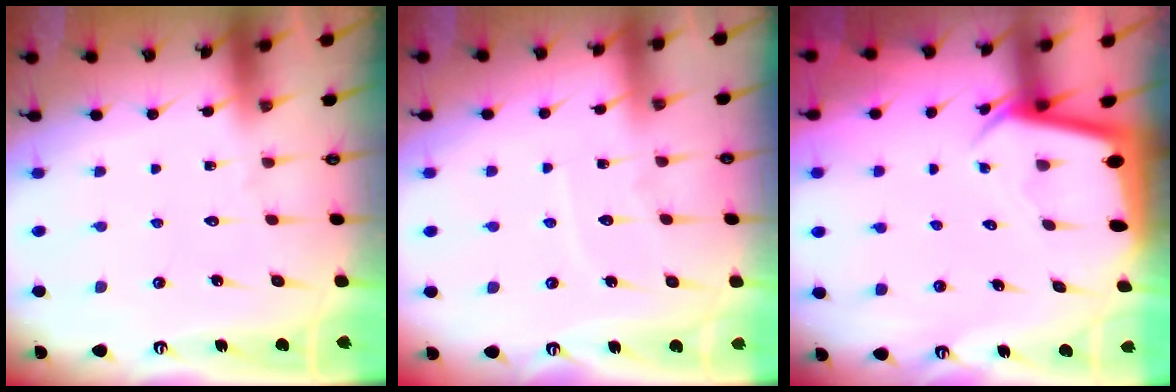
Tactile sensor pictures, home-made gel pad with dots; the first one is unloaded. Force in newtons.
{"total": 4.4, "press": 4.3, "slide": 0.5}
{"total": 2.8, "press": 2.8, "slide": 0.1}